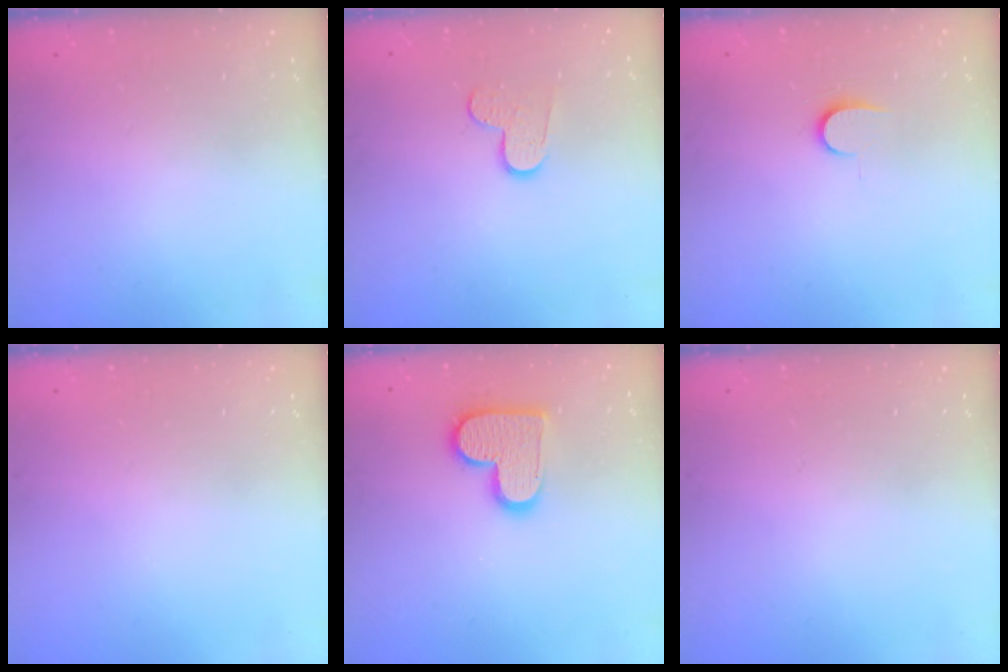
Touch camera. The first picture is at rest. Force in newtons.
{"total": 7.9, "press": 7.9, "slide": 0.5}
{"total": 6.9, "press": 6.9, "slide": 0.8}
{"total": 0.0}
{"total": 13.5, "press": 13.5, "slide": 0.8}
{"total": 0.0}